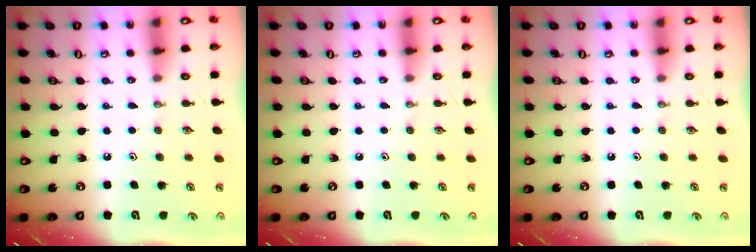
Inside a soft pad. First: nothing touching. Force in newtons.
{"total": 0.0}
{"total": 0.0}